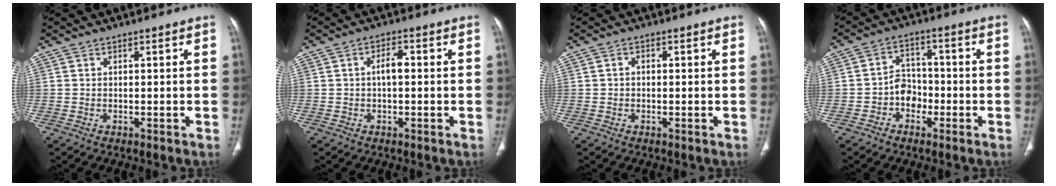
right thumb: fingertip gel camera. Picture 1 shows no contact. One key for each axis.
{"total": 3.1, "fx": 0.0, "fy": 1.5, "fz": 2.7, "tx": -0.046, "ty": 0.010, "tz": -0.002}
{"total": 1.1, "fx": 0.0, "fy": 0.9, "fz": 0.6, "tx": -0.006, "ty": 0.005, "tz": -0.002}
{"total": 5.5, "fx": -2.1, "fy": 4.5, "fz": 2.4, "tx": -0.009, "ty": 0.026, "tz": -0.044}